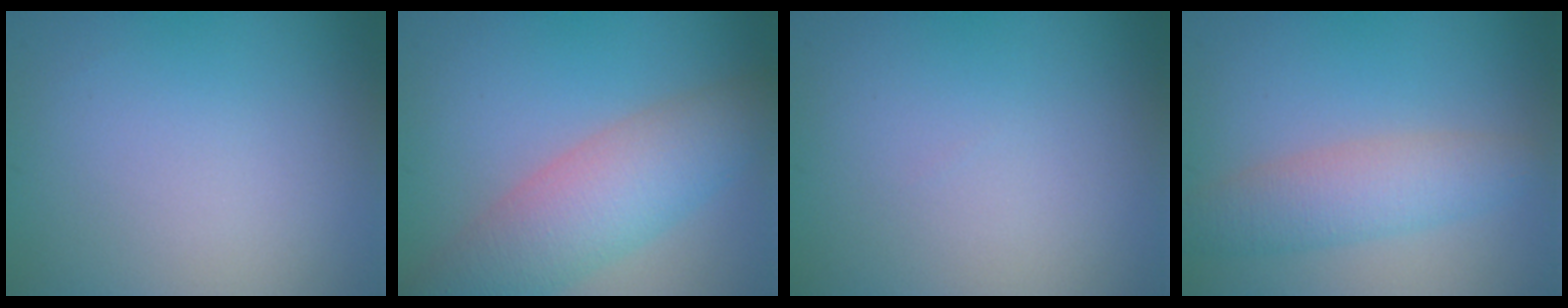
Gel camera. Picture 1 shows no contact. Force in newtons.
{"total": 6.7, "press": 6.7, "slide": 0.2}
{"total": 0.0}
{"total": 4.0, "press": 4.0, "slide": 0.1}